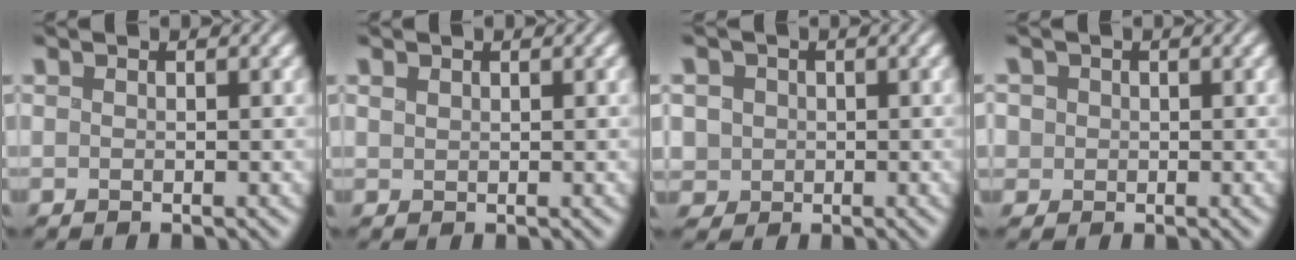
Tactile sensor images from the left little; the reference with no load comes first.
{"total": 0.5, "force": [0.4, 0.2, 0.2], "torque": [-0.007, 0.000, 0.012]}
{"total": 3.3, "force": [0.7, 3.0, 1.3], "torque": [-0.032, 0.017, 0.004]}
{"total": 3.6, "force": [1.3, 3.0, 1.5], "torque": [-0.044, 0.017, 0.009]}